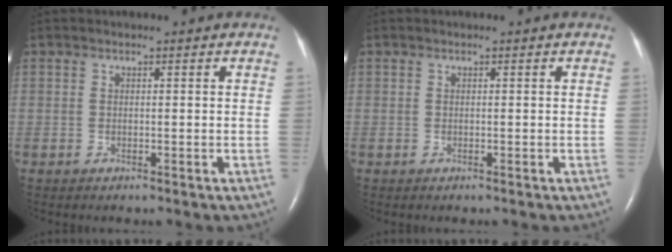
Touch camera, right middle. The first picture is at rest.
{"total": 0.0}